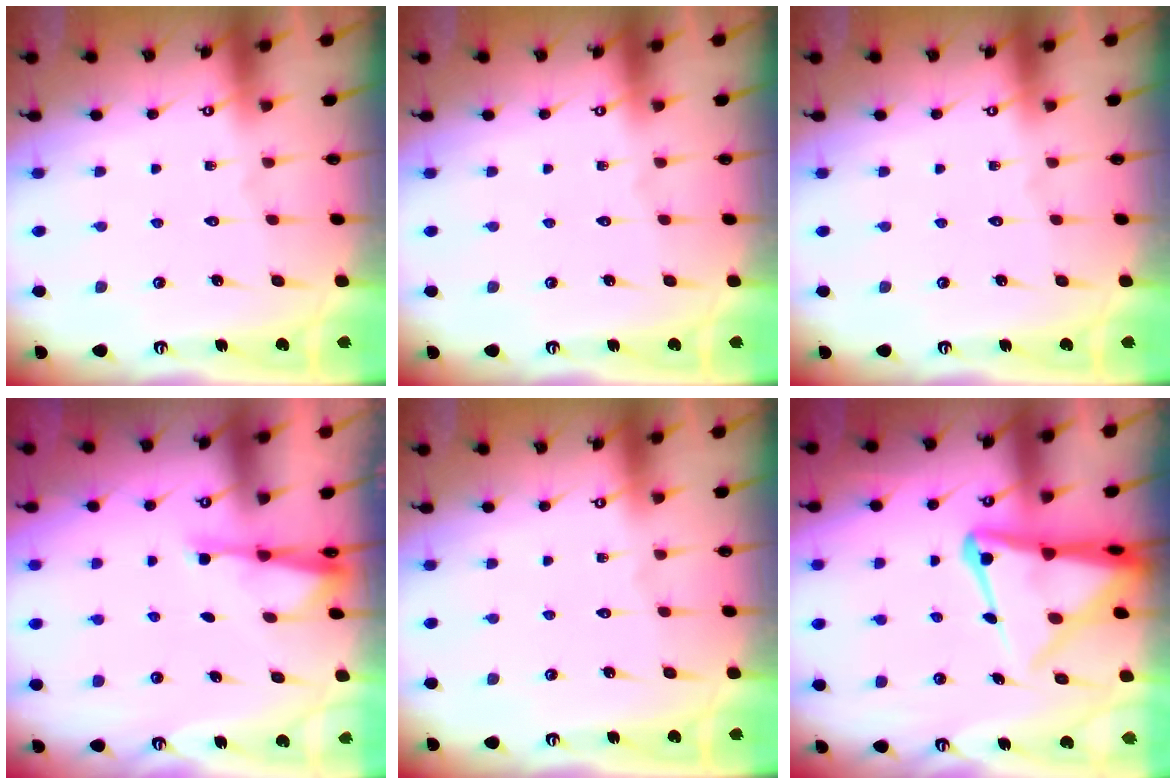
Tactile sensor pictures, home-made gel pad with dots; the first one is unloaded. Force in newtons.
{"total": 0.0}
{"total": 0.0}
{"total": 2.2, "press": 2.2, "slide": 0.3}
{"total": 0.0}
{"total": 10.3, "press": 10.2, "slide": 0.9}